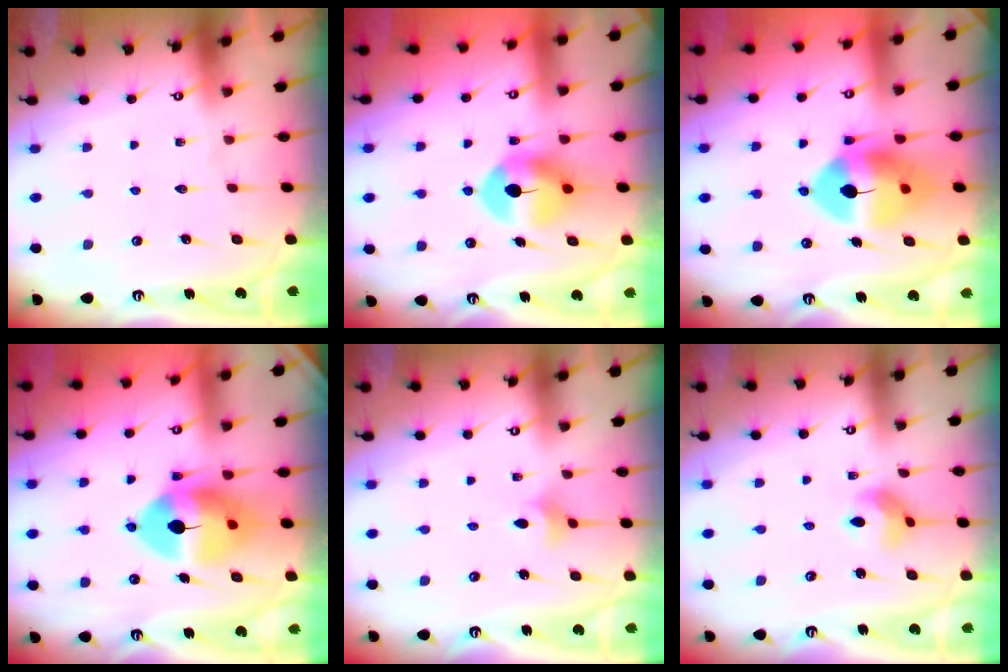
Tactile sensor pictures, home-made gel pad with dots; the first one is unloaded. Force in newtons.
{"total": 9.5, "press": 9.4, "slide": 0.9}
{"total": 12.5, "press": 12.4, "slide": 1.9}
{"total": 12.9, "press": 12.7, "slide": 2.3}
{"total": 4.2, "press": 4.2, "slide": 0.7}
{"total": 6.7, "press": 6.7, "slide": 0.3}